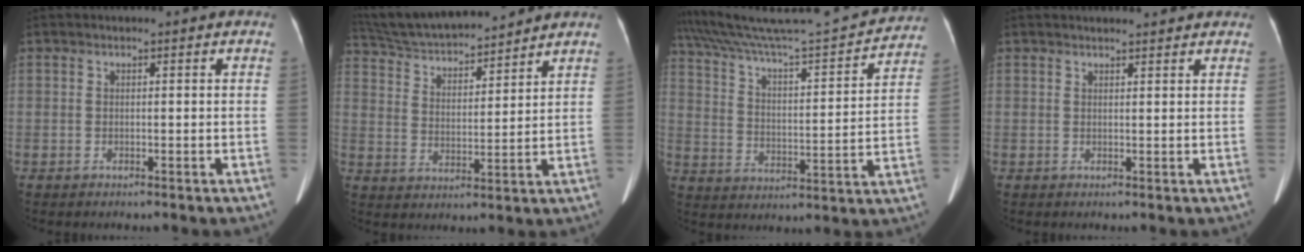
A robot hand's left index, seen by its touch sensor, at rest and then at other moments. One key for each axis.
{"total": 16.6, "fx": 15.3, "fy": 2.2, "fz": 6.0, "tx": -0.111, "ty": 0.026, "tz": 0.261}
{"total": 21.7, "fx": 20.5, "fy": 0.4, "fz": 7.2, "tx": -0.129, "ty": -0.024, "tz": 0.301}
{"total": 4.8, "fx": 4.6, "fy": 0.7, "fz": 1.2, "tx": -0.016, "ty": 0.019, "tz": 0.054}